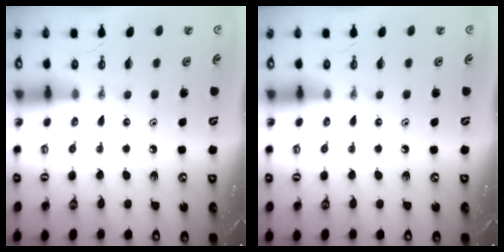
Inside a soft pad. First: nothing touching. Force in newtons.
{"total": 0.0}